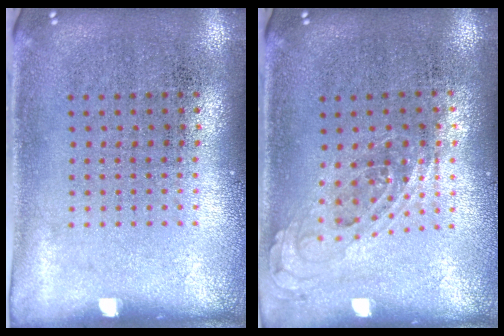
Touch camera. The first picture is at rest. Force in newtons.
{"total": 0.8, "press": 0.7, "slide": 0.3}